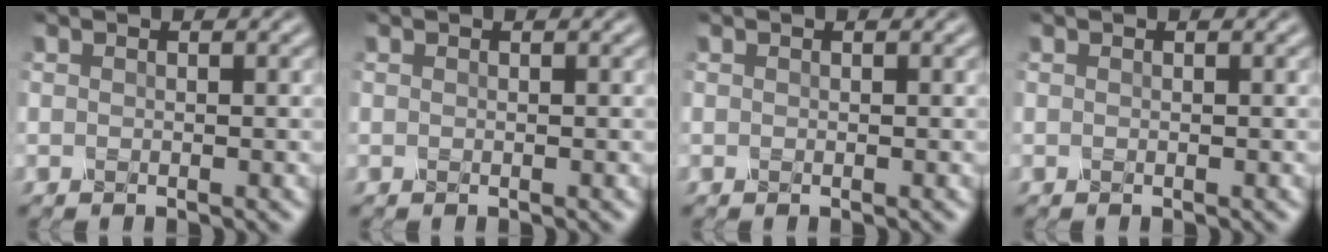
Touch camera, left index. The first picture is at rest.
{"total": 0.0}
{"total": 0.0}
{"total": 0.0}